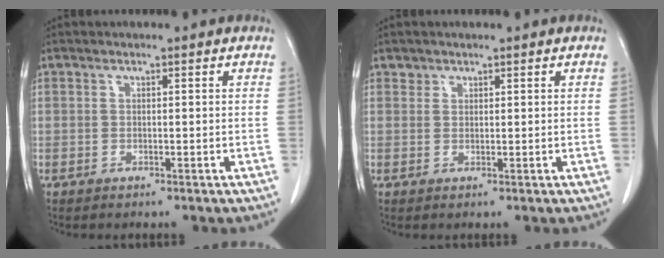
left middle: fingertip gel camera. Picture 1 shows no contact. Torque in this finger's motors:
{"motor_torque": [0.05, -0.06, 0.02, -0.01]}